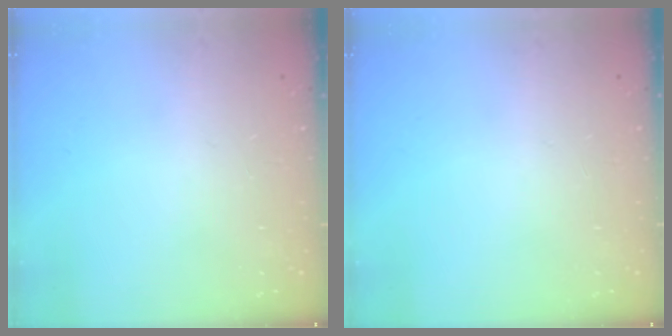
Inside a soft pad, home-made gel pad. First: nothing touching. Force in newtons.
{"total": 0.0}